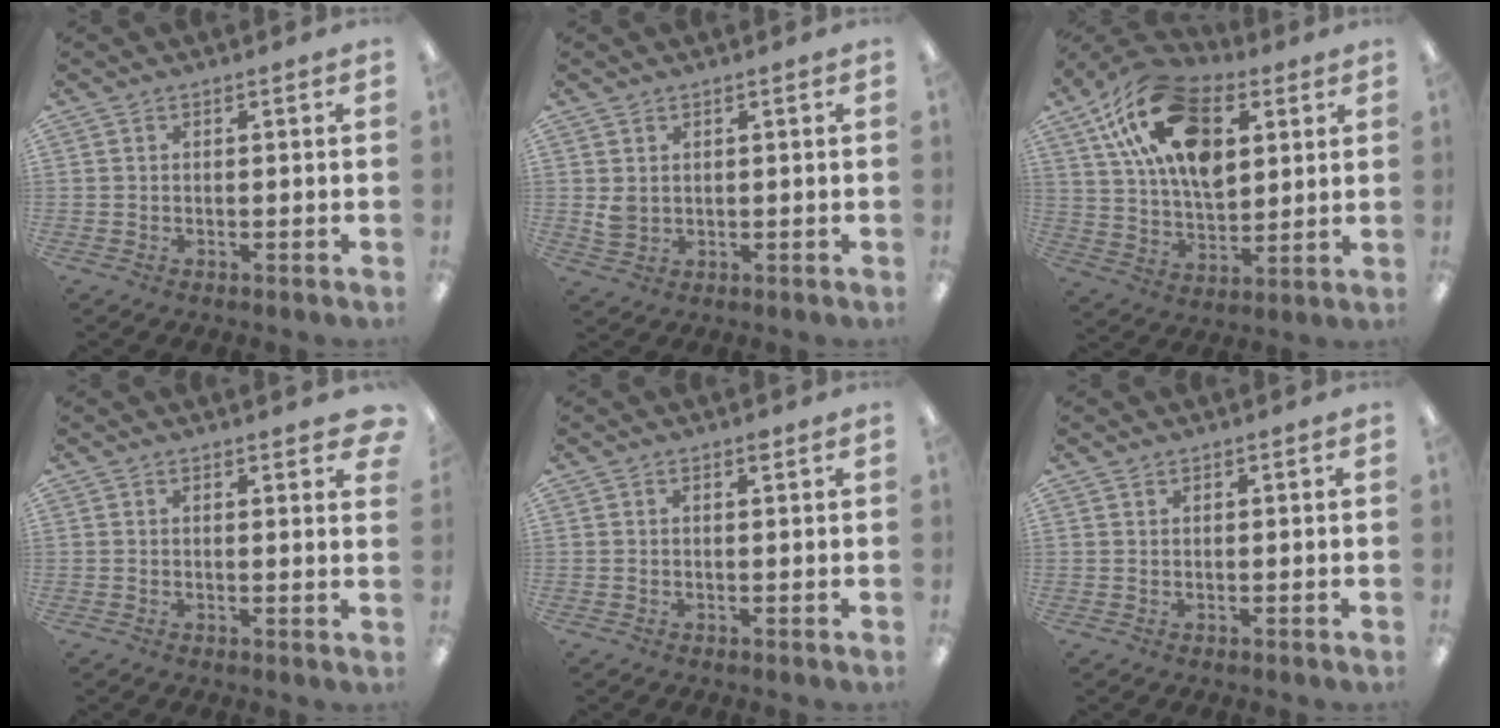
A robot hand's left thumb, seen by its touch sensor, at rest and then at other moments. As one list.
[{"total": 3.2, "force": [1.0, 2.7, 1.4], "torque": [-0.019, 0.000, 0.019]}, {"total": 21.6, "force": [9.5, 12.9, 14.5], "torque": [-0.261, -0.022, 0.171]}, {"total": 2.5, "force": [2.0, 0.7, 1.3], "torque": [-0.007, -0.010, 0.030]}, {"total": 1.0, "force": [0.7, 0.4, 0.6], "torque": [-0.005, -0.001, 0.010]}, {"total": 0.7, "force": [0.6, 0.4, 0.1], "torque": [-0.003, 0.002, 0.010]}]